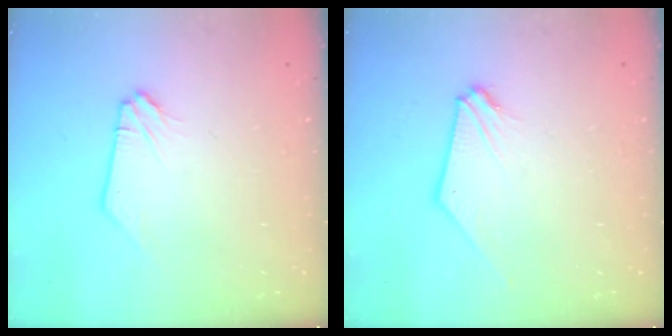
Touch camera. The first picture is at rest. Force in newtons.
{"total": 0.7, "press": 0.7, "slide": 0.2}